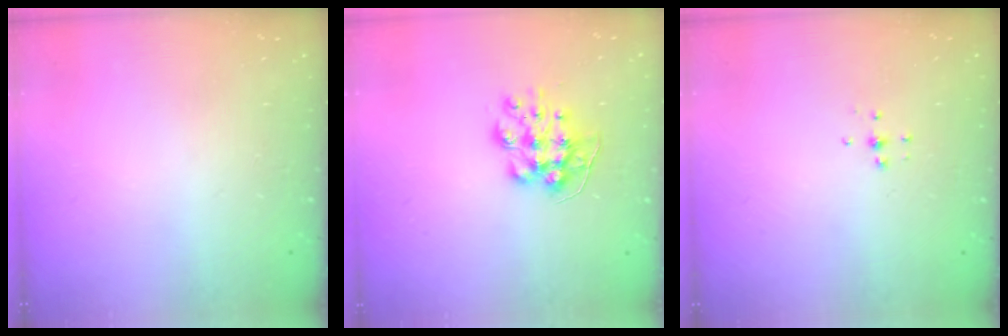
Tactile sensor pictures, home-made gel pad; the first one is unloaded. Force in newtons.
{"total": 9.2, "press": 9.2, "slide": 0.2}
{"total": 3.2, "press": 3.2, "slide": 0.2}